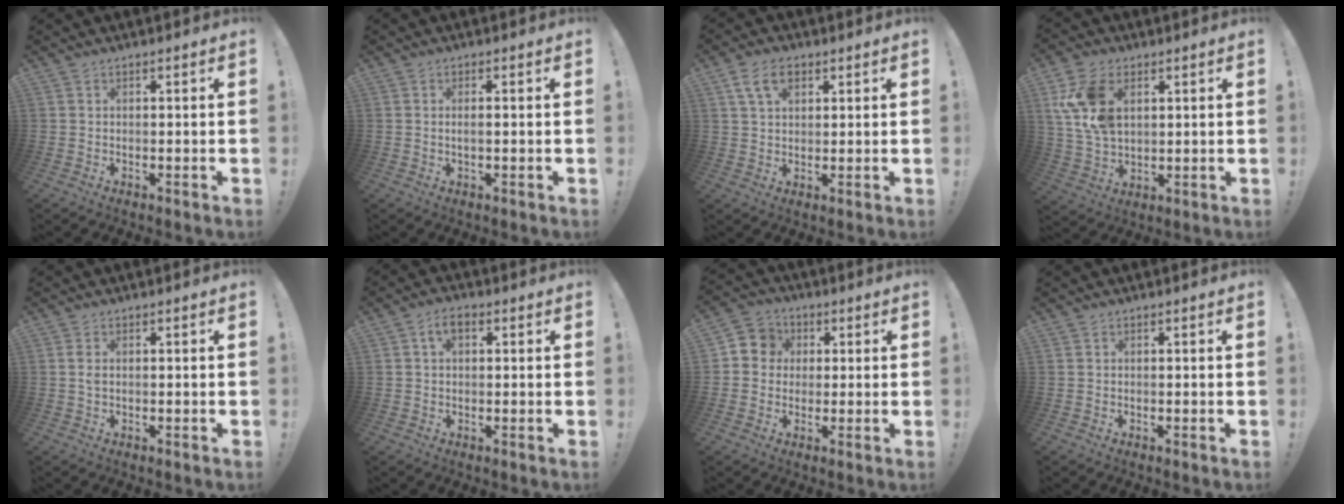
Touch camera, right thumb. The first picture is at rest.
{"total": 1.8, "force": [-0.1, 0.2, 1.8], "torque": [-0.031, 0.001, -0.003]}
{"total": 7.6, "force": [3.5, 4.6, 4.9], "torque": [-0.087, 0.002, 0.068]}
{"total": 13.6, "force": [4.6, 8.7, 9.3], "torque": [-0.185, -0.006, 0.089]}
{"total": 1.4, "force": [0.2, 0.5, 1.2], "torque": [-0.032, 0.006, 0.004]}
{"total": 4.4, "force": [1.3, 2.5, 3.3], "torque": [-0.054, 0.006, 0.022]}
{"total": 6.2, "force": [0.0, 6.0, 1.6], "torque": [-0.027, 0.012, 0.003]}
{"total": 0.0}